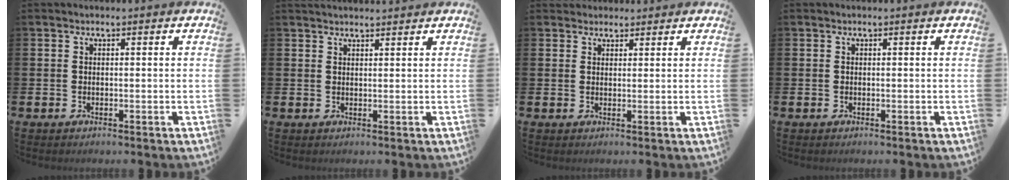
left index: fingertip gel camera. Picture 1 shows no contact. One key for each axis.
{"total": 1.7, "fx": 1.7, "fy": 0.2, "fz": 0.3, "tx": 0.001, "ty": -0.008, "tz": 0.029}
{"total": 2.2, "fx": 2.0, "fy": 0.8, "fz": -0.2, "tx": 0.008, "ty": -0.005, "tz": 0.036}
{"total": 0.0}